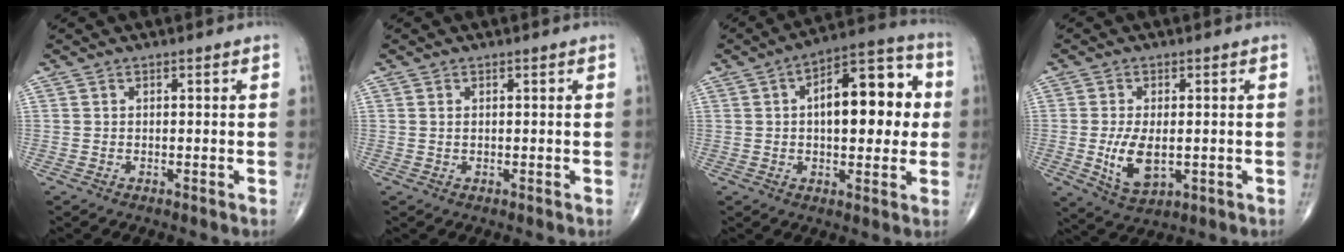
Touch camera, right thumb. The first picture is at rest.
{"total": 0.6, "force": [0.1, 0.3, 0.5], "torque": [-0.012, 0.002, 0.004]}
{"total": 16.4, "force": [1.9, 7.8, 14.3], "torque": [-0.170, 0.028, 0.022]}
{"total": 7.7, "force": [-0.9, 4.1, 6.4], "torque": [-0.115, -0.012, -0.006]}